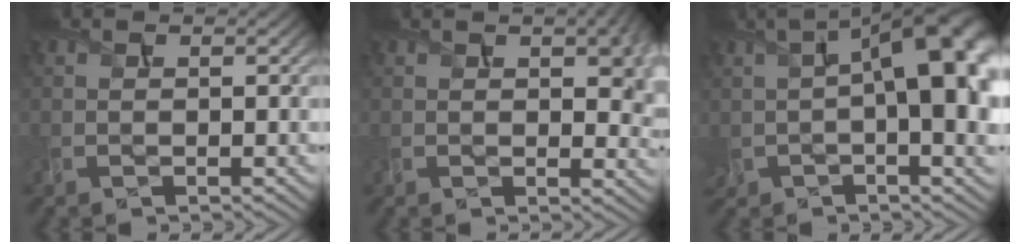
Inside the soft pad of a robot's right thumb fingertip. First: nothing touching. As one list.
[{"total": 8.8, "force": [1.9, 4.3, 7.4], "torque": [-0.104, -0.007, 0.040]}, {"total": 16.3, "force": [2.5, 8.0, 14.0], "torque": [-0.212, -0.005, 0.054]}]